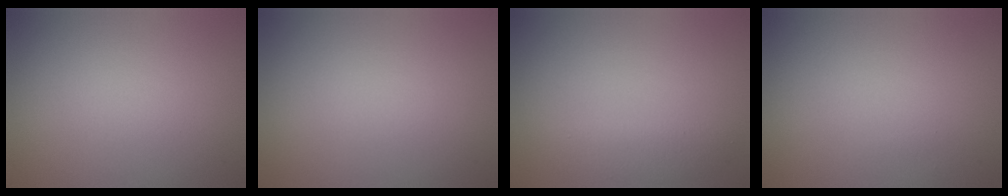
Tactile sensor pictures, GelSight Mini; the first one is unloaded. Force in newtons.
{"total": 0.0}
{"total": 1.7, "press": 1.7, "slide": 0.1}
{"total": 0.0}